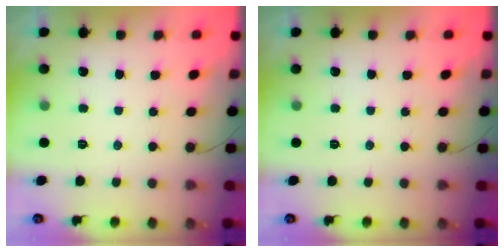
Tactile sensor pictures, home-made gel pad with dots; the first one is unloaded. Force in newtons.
{"total": 0.0}